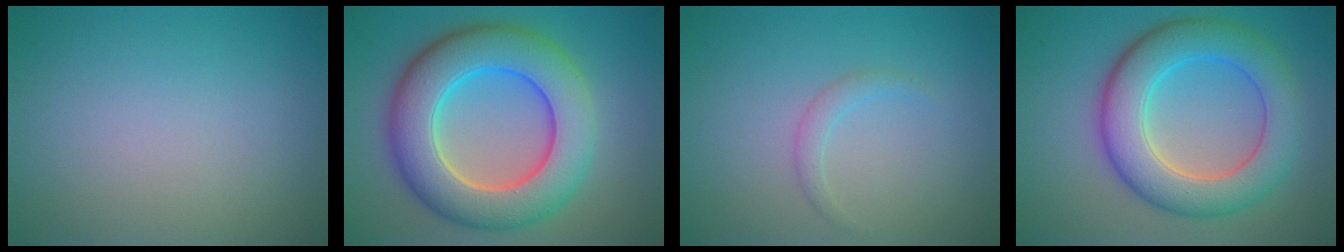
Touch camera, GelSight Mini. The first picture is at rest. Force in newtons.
{"total": 10.5, "press": 10.5, "slide": 0.3}
{"total": 1.1, "press": 1.1, "slide": 0.1}
{"total": 7.9, "press": 7.9, "slide": 0.1}